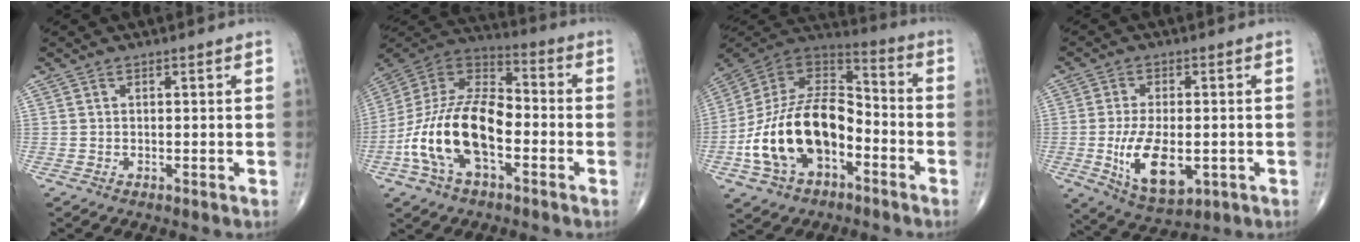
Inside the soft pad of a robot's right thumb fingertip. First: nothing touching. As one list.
[{"total": 19.9, "force": [-5.3, 10.5, 16.1], "torque": [-0.304, 0.045, -0.101]}, {"total": 21.2, "force": [-6.6, 12.8, 15.5], "torque": [-0.265, 0.061, -0.116]}, {"total": 11.9, "force": [-2.5, 6.0, 10.0], "torque": [-0.173, -0.012, -0.030]}]